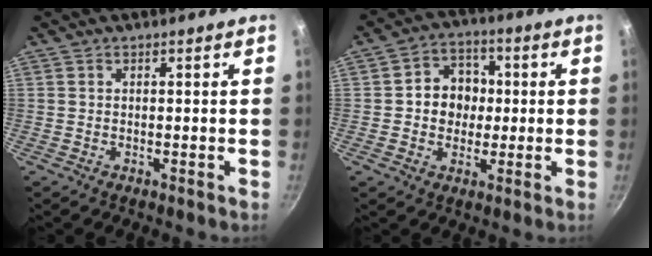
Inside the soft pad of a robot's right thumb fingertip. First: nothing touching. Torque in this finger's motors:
{"motor_torque": [-0.41, 0.66, 0.18, 0.01, 0.03]}